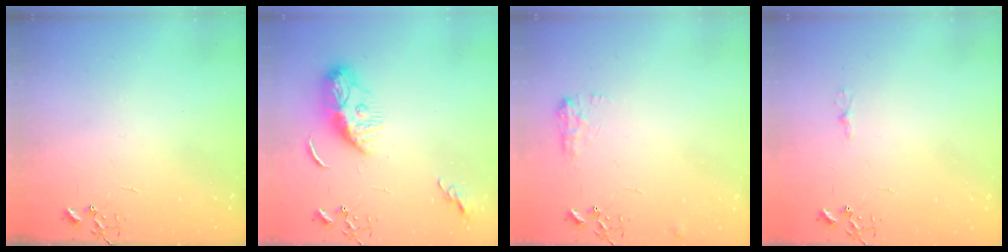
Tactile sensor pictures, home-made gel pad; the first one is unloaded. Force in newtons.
{"total": 9.9, "press": 9.9, "slide": 1.1}
{"total": 7.9, "press": 7.9, "slide": 0.1}
{"total": 3.5, "press": 3.4, "slide": 0.4}